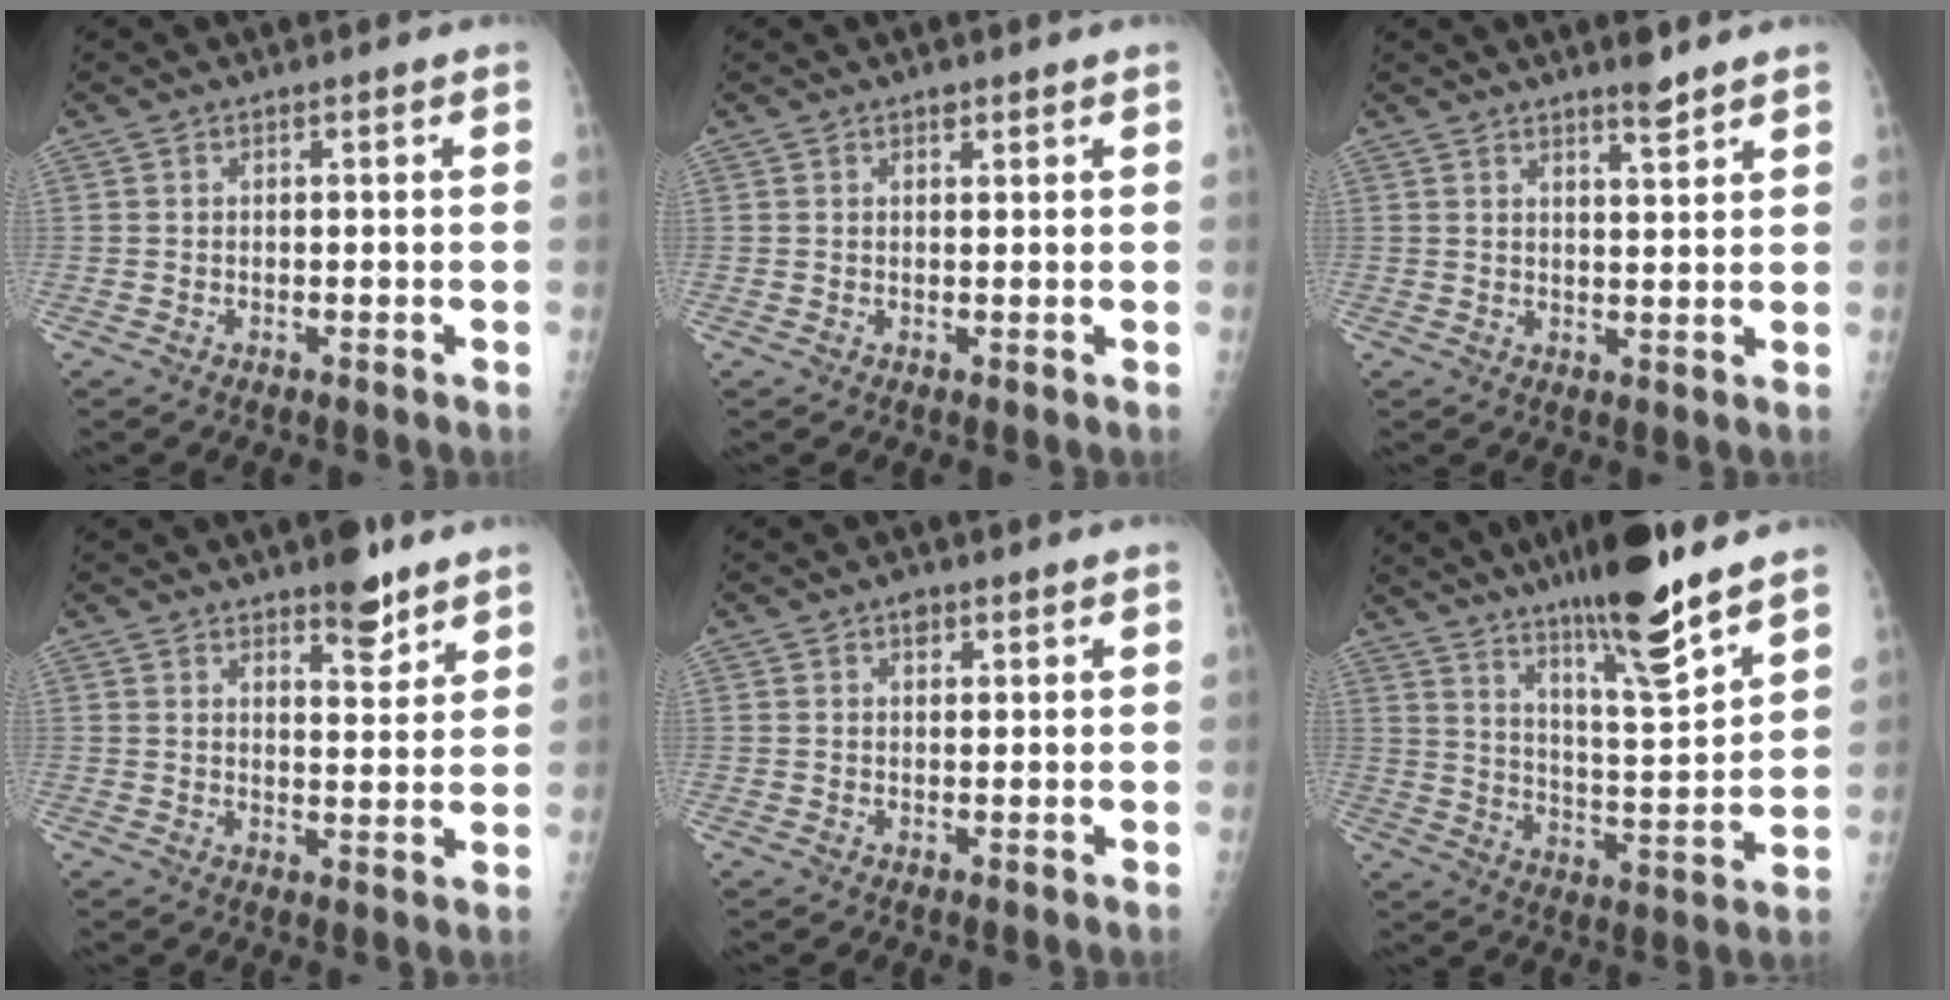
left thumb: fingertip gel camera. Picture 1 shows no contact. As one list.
[{"total": 1.1, "force": [0.8, 0.5, 0.6], "torque": [-0.002, -0.003, 0.009]}, {"total": 3.4, "force": [2.8, 0.3, 1.9], "torque": [-0.022, -0.024, 0.044]}, {"total": 6.4, "force": [4.6, 2.4, 3.7], "torque": [-0.028, -0.030, 0.064]}, {"total": 1.9, "force": [1.1, 1.1, 1.0], "torque": [-0.003, -0.003, 0.014]}, {"total": 17.0, "force": [12.7, 1.6, 11.2], "torque": [-0.163, -0.076, 0.211]}]